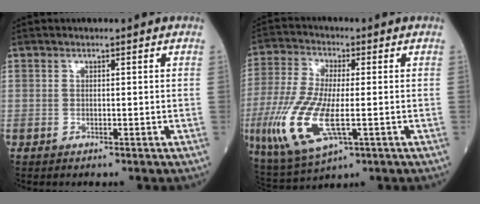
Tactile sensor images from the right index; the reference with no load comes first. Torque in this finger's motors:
{"motor_torque": [1.91, -0.23, 1.03, 0.21]}